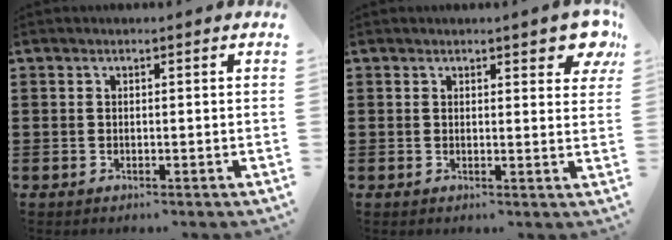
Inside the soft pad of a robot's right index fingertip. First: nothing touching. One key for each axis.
{"total": 3.3, "fx": 2.5, "fy": 1.0, "fz": 1.8, "tx": -0.019, "ty": -0.005, "tz": 0.041}